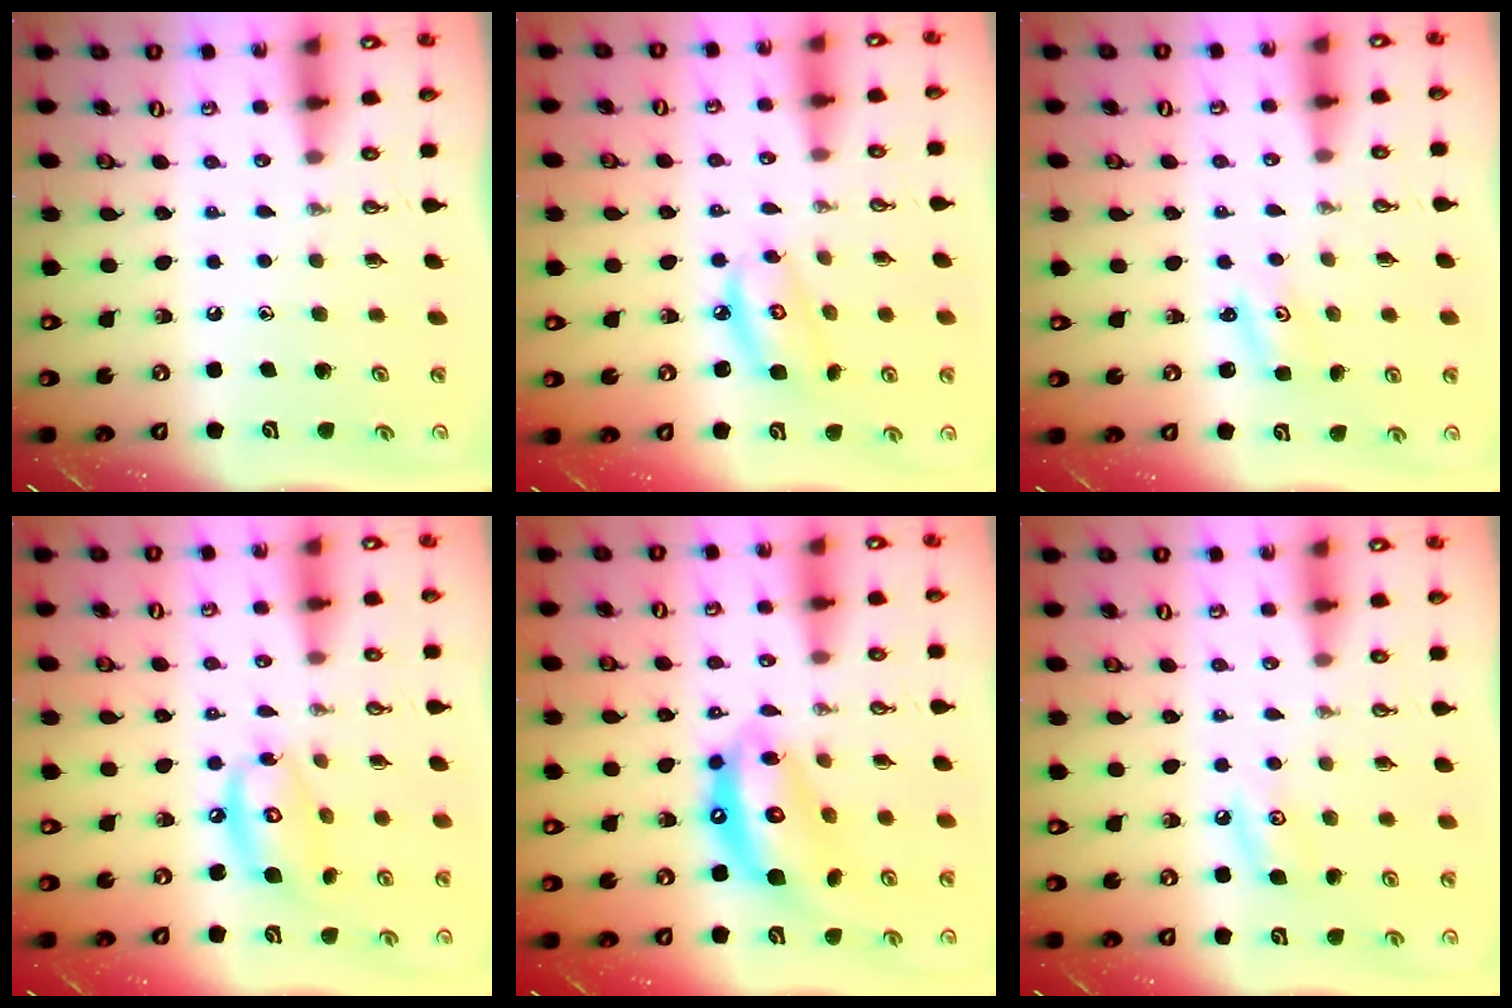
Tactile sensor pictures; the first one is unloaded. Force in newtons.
{"total": 7.0, "press": 6.9, "slide": 0.5}
{"total": 1.5, "press": 1.5, "slide": 0.2}
{"total": 11.9, "press": 11.9, "slide": 0.8}
{"total": 14.4, "press": 14.3, "slide": 1.7}
{"total": 5.7, "press": 5.7, "slide": 0.8}